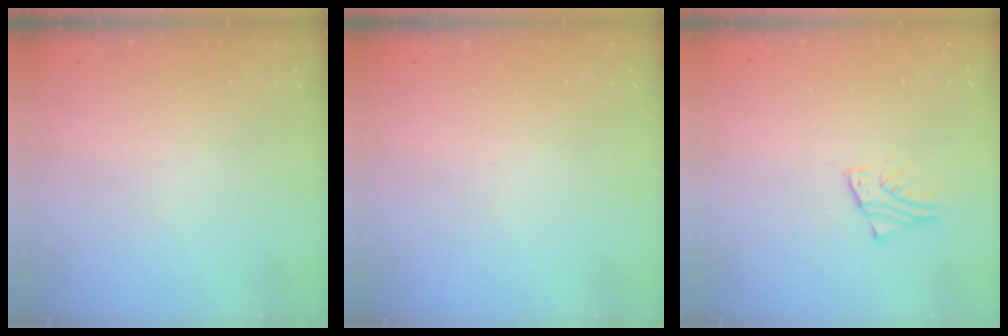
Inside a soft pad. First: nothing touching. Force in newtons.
{"total": 0.0}
{"total": 2.4, "press": 2.4, "slide": 0.1}